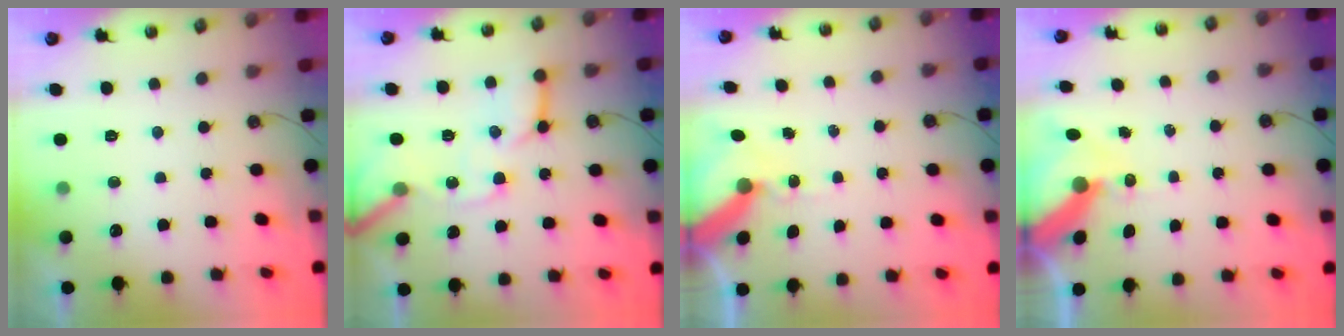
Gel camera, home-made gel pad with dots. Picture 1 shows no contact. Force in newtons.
{"total": 15.2, "press": 15.0, "slide": 2.1}
{"total": 10.2, "press": 10.1, "slide": 1.4}
{"total": 11.1, "press": 11.1, "slide": 1.4}